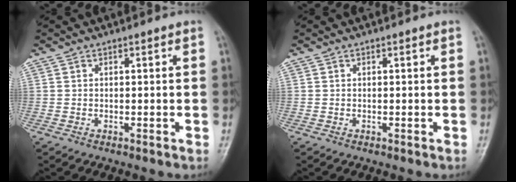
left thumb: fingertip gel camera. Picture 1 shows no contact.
{"total": 0.0}